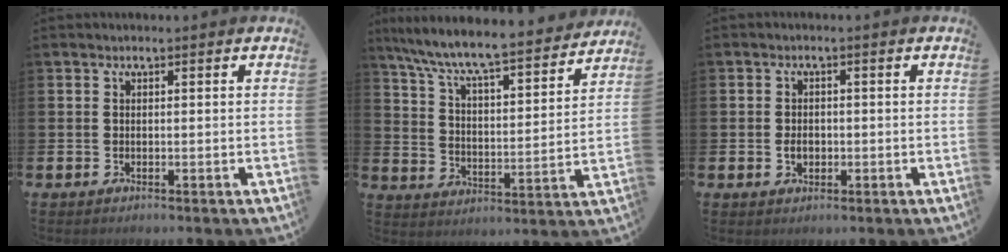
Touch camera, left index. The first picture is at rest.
{"total": 8.6, "force": [8.0, 0.7, 3.1], "torque": [-0.087, -0.065, 0.130]}
{"total": 2.0, "force": [-0.3, 1.5, 1.3], "torque": [-0.014, 0.001, -0.011]}